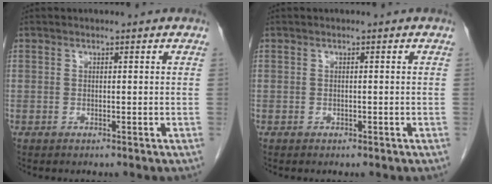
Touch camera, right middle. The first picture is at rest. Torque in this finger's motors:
{"motor_torque": [0.46, -0.04, 0.09, 0.02]}